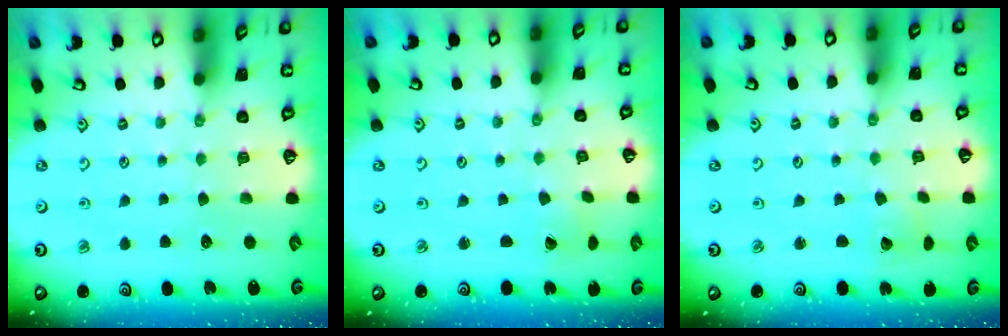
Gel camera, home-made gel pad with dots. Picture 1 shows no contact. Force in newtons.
{"total": 0.8, "press": 0.8, "slide": 0.0}
{"total": 1.9, "press": 1.9, "slide": 0.1}